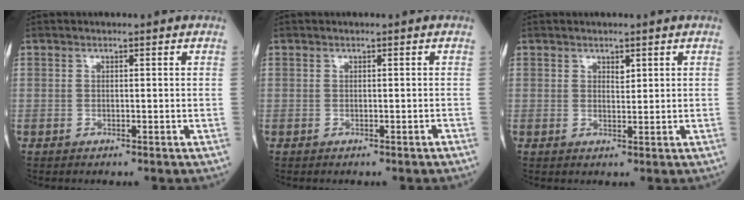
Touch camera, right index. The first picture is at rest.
{"total": 0.0}
{"total": 1.4, "force": [0.8, 0.7, 0.9], "torque": [-0.010, -0.002, 0.014]}